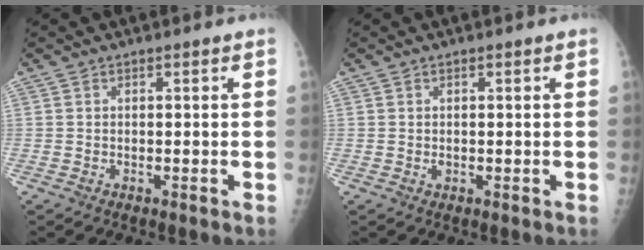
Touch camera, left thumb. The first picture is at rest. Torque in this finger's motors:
{"motor_torque": [0.11, 0.15, 0.32, 0.27, -0.03]}